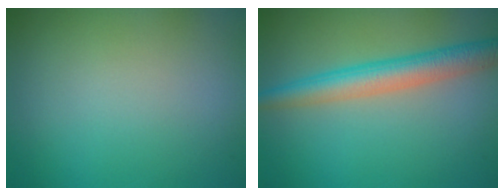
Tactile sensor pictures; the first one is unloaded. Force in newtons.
{"total": 4.7, "press": 4.7, "slide": 0.1}